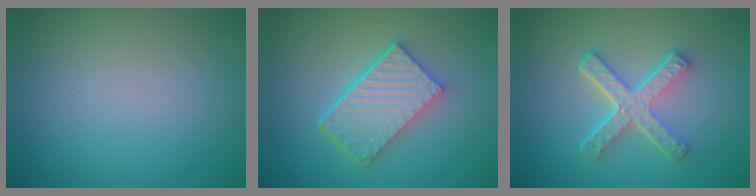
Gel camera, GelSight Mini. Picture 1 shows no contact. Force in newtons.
{"total": 5.8, "press": 4.3, "slide": 4.0}
{"total": 5.2, "press": 3.7, "slide": 3.6}